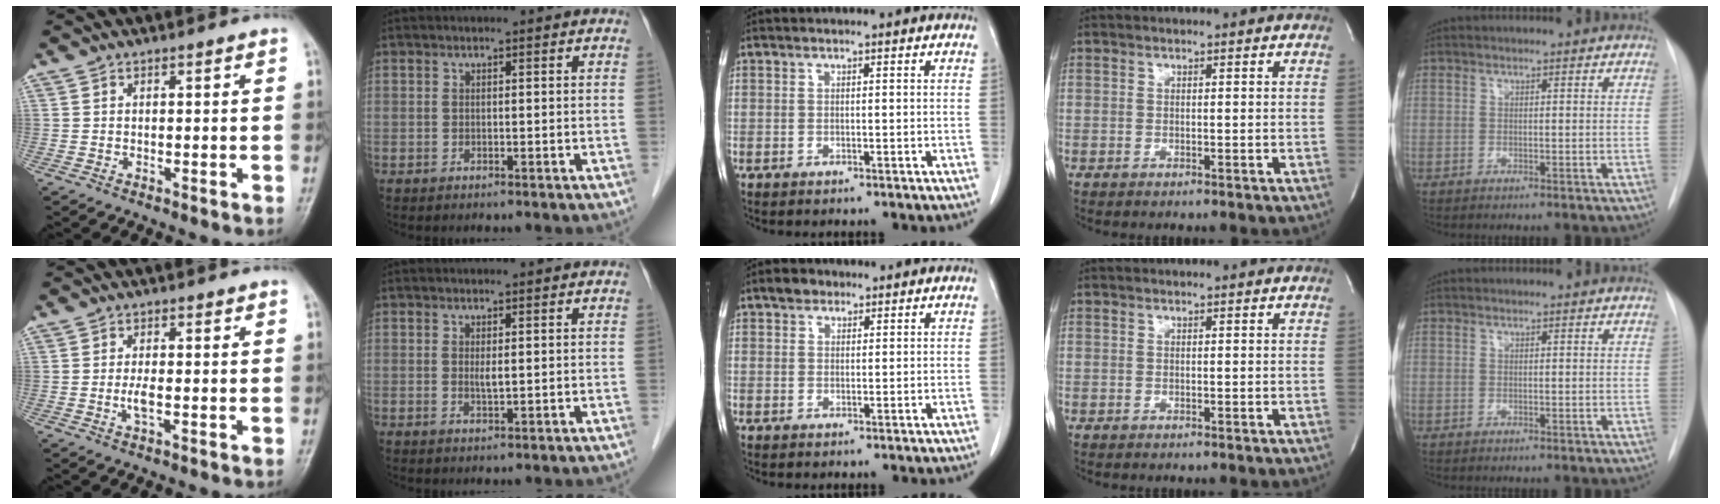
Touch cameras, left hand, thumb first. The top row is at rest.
{"thumb": {"total": 2.6, "force": [-0.4, 0.9, 2.4], "torque": [-0.052, -0.003, -0.011]}, "index": {"total": 1.4, "force": [0.3, 0.3, 1.4], "torque": [-0.029, -0.003, 0.007]}, "middle": {"total": 2.5, "force": [1.7, 1.6, 0.8], "torque": [-0.015, 0.009, 0.026]}}